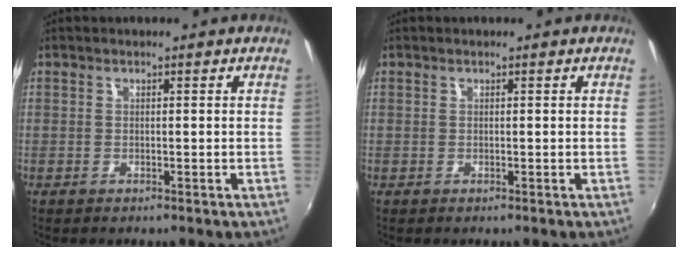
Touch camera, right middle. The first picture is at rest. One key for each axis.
{"total": 0.0}